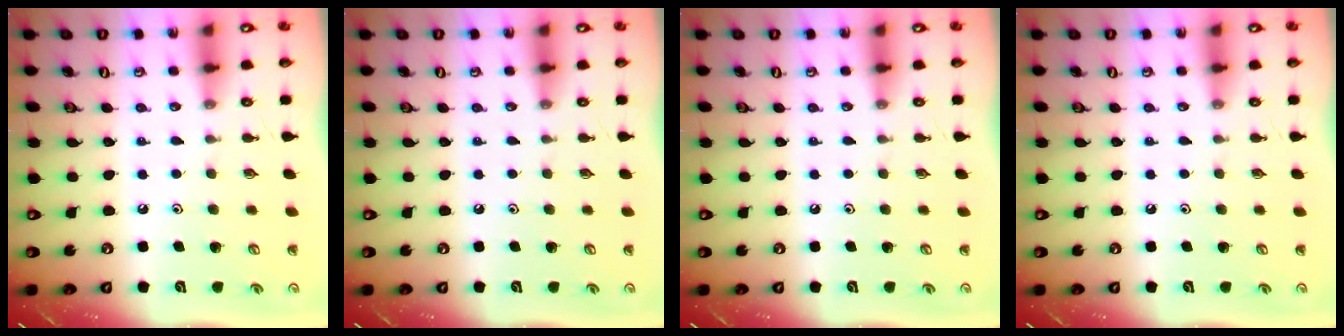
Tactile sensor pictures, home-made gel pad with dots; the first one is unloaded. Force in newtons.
{"total": 0.0}
{"total": 0.0}
{"total": 0.0}